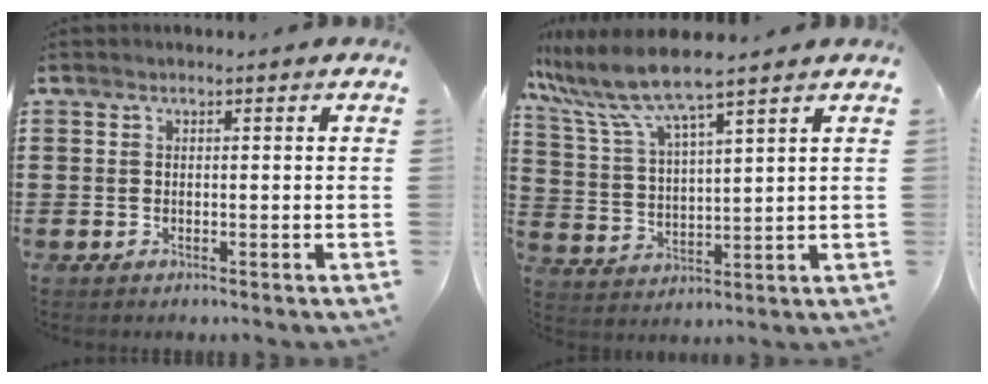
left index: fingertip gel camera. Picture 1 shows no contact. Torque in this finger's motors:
{"motor_torque": [0.69, -0.74, 0.95, 0.21]}